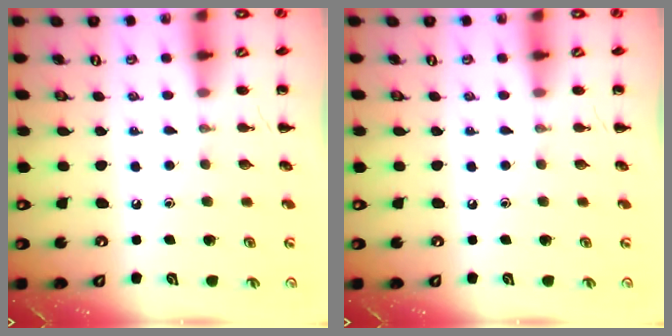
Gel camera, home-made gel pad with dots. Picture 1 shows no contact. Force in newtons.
{"total": 0.0}